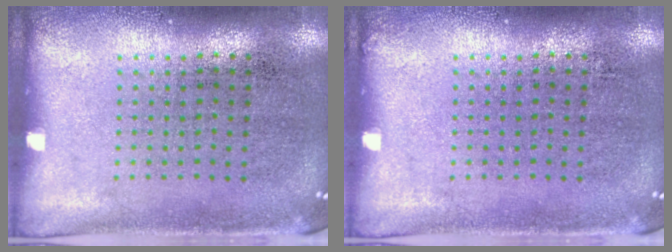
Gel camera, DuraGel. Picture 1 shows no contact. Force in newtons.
{"total": 0.0}